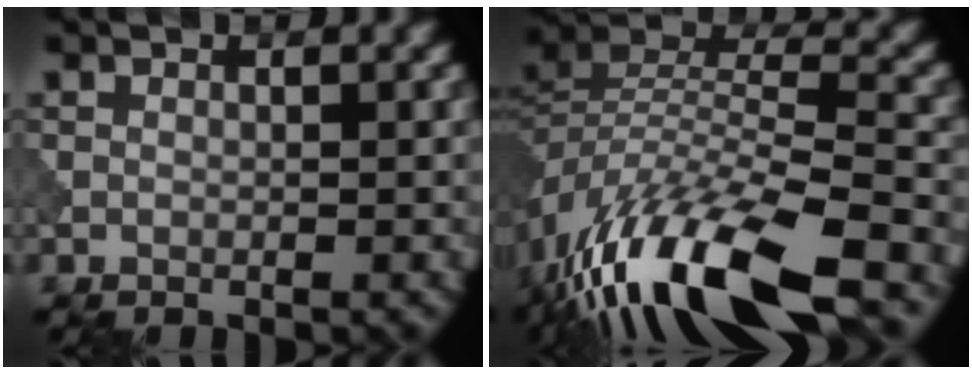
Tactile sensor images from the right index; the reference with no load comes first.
{"total": 14.1, "force": [-9.2, 4.0, 9.8], "torque": [-0.193, 0.006, -0.170]}